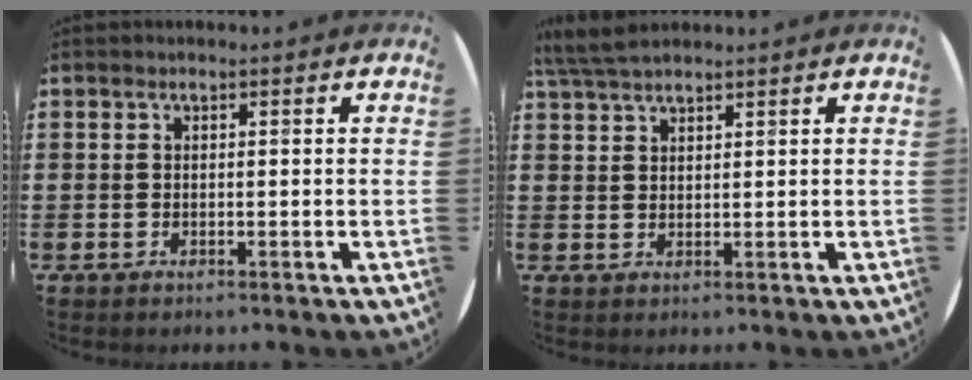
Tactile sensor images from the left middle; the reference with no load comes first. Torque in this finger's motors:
{"motor_torque": [0.36, -0.42, 0.07, 0.07]}